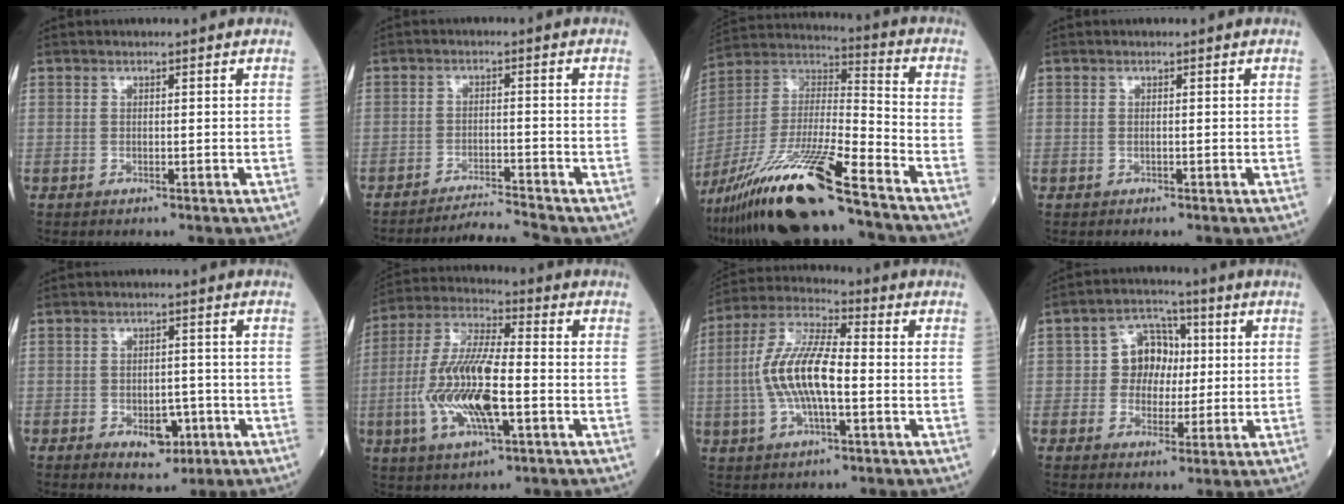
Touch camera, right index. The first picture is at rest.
{"total": 5.2, "force": [-4.9, -1.7, 0.2], "torque": [-0.008, -0.010, -0.083]}
{"total": 22.4, "force": [-15.9, 1.9, 15.6], "torque": [-0.327, -0.037, -0.295]}
{"total": 0.0}
{"total": 5.2, "force": [-2.2, 2.9, 3.8], "torque": [-0.047, 0.001, -0.024]}
{"total": 14.8, "force": [-3.2, 3.8, 13.9], "torque": [-0.292, -0.001, -0.058]}
{"total": 12.0, "force": [-1.2, 3.4, 11.5], "torque": [-0.239, 0.013, -0.025]}
{"total": 6.9, "force": [0.6, 5.7, 3.9], "torque": [-0.063, 0.023, 0.008]}